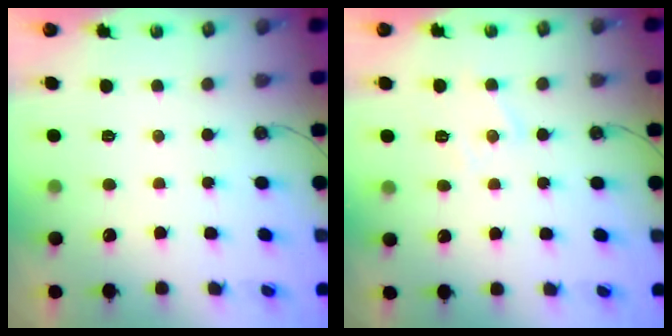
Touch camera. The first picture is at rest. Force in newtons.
{"total": 7.4, "press": 7.4, "slide": 0.6}